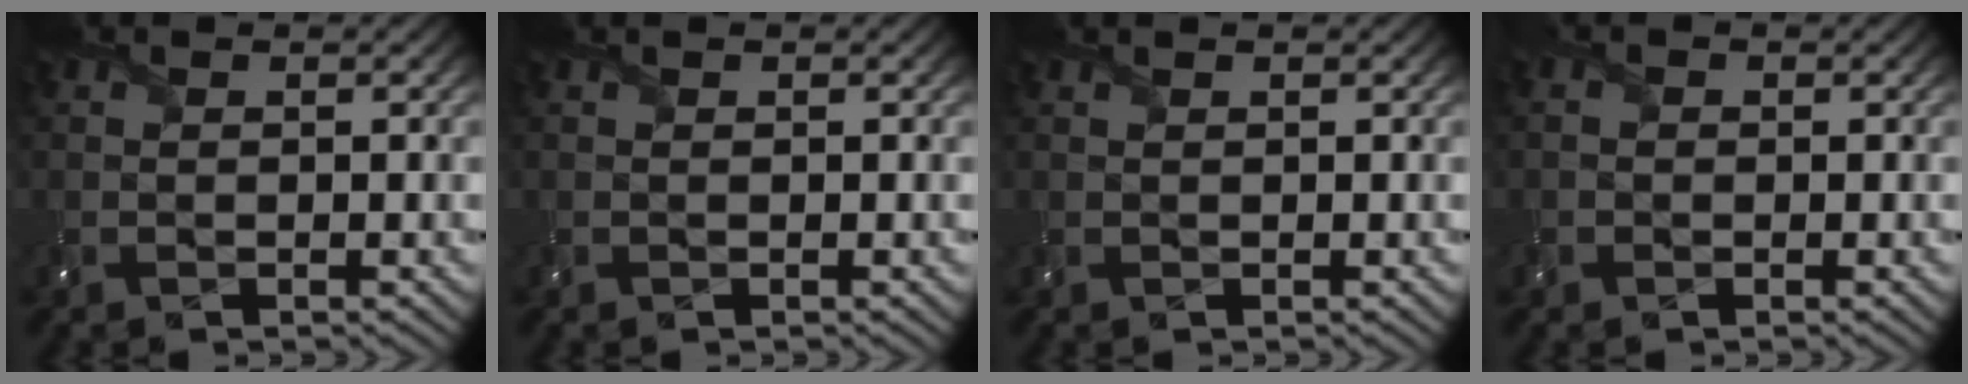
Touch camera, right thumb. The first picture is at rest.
{"total": 0.0}
{"total": 0.6, "force": [0.5, 0.0, 0.2], "torque": [-0.008, 0.002, 0.007]}
{"total": 1.0, "force": [-0.3, 0.9, 0.2], "torque": [-0.004, -0.004, -0.008]}